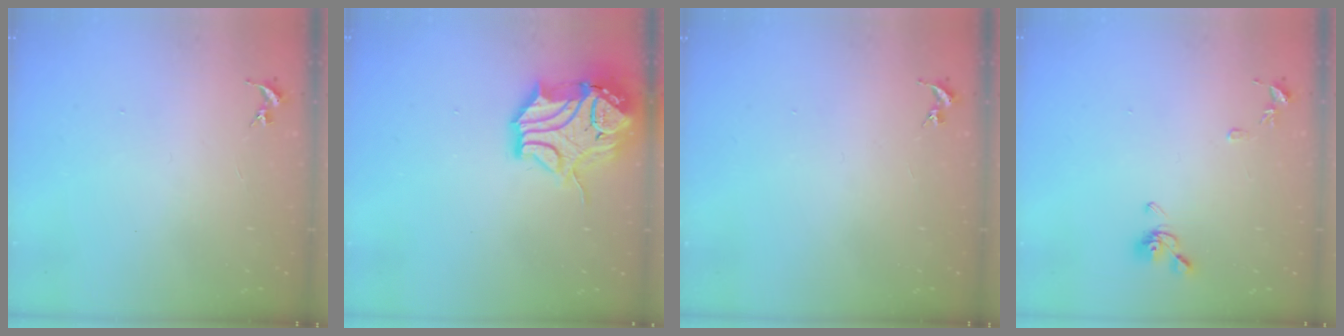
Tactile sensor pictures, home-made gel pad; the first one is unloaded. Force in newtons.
{"total": 17.2, "press": 17.1, "slide": 2.0}
{"total": 0.0}
{"total": 9.4, "press": 9.4, "slide": 1.0}